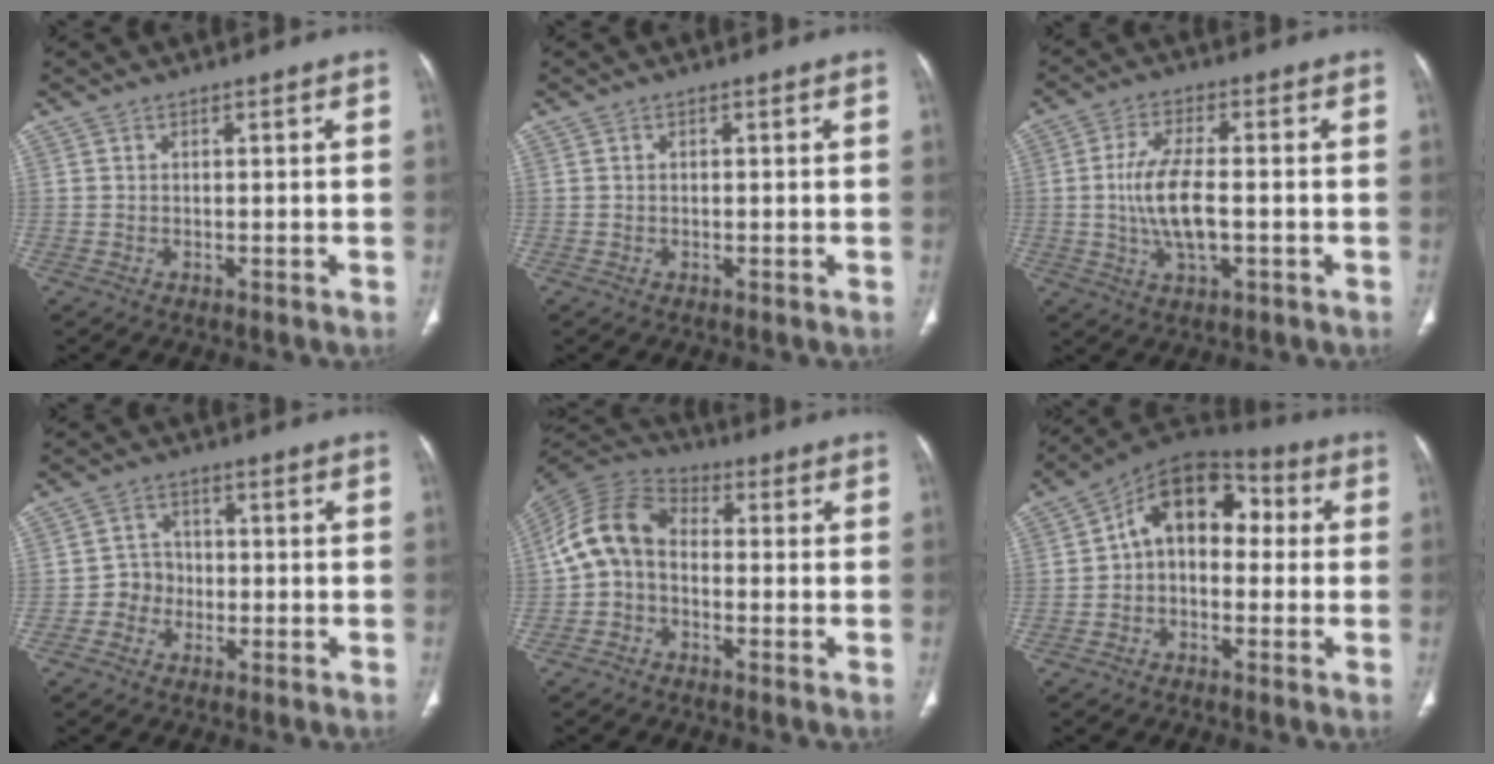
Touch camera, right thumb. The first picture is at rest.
{"total": 0.0}
{"total": 9.2, "force": [-0.9, 3.8, 8.4], "torque": [-0.173, 0.005, -0.015]}
{"total": 4.0, "force": [-1.4, 3.6, 0.9], "torque": [0.012, 0.015, -0.035]}
{"total": 10.0, "force": [-1.1, 7.2, 6.8], "torque": [-0.128, 0.030, -0.038]}
{"total": 12.4, "force": [0.6, 8.6, 9.0], "torque": [-0.098, 0.045, -0.010]}